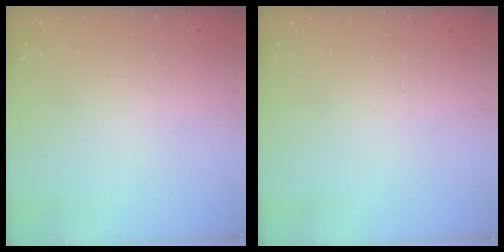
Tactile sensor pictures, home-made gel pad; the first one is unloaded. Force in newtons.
{"total": 0.0}